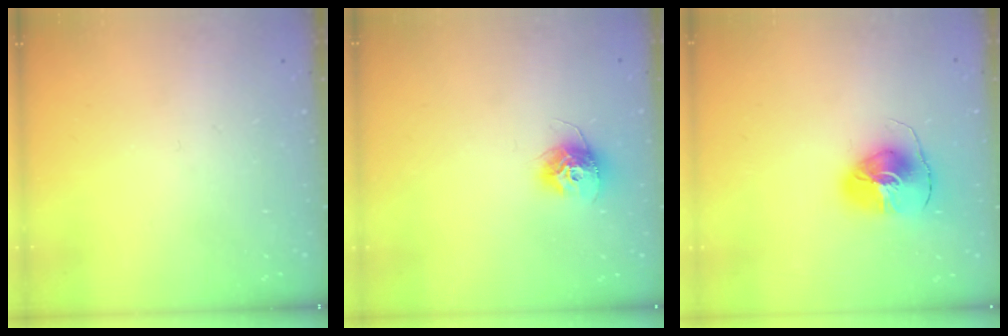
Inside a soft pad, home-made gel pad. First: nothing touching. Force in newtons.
{"total": 11.0, "press": 11.0, "slide": 0.8}
{"total": 8.7, "press": 8.7, "slide": 1.1}